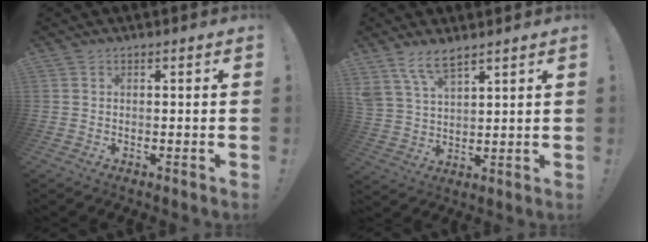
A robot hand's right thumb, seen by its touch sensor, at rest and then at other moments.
{"total": 8.3, "force": [6.3, 3.3, 4.3], "torque": [-0.083, -0.029, 0.121]}